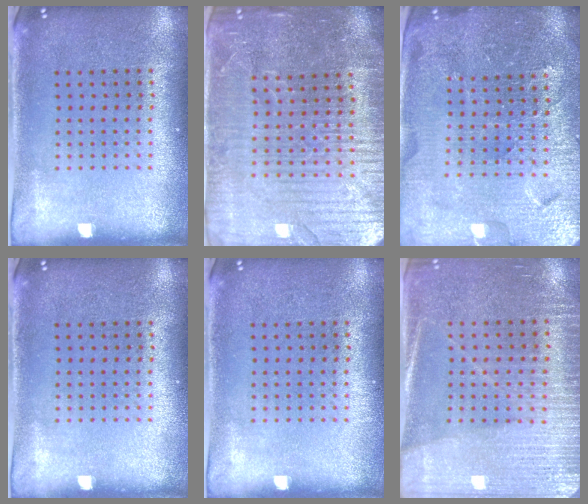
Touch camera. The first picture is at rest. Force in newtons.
{"total": 5.0, "press": 4.7, "slide": 1.9}
{"total": 4.9, "press": 4.6, "slide": 1.7}
{"total": 0.0}
{"total": 0.0}
{"total": 3.3, "press": 3.0, "slide": 1.2}